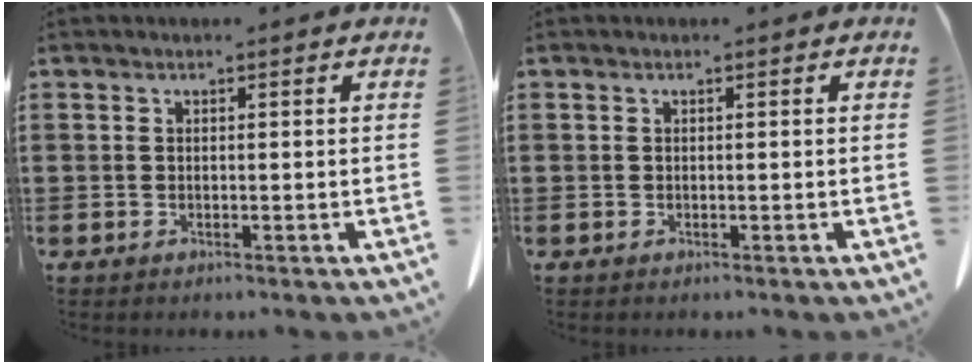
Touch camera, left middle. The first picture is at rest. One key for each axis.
{"total": 0.0}